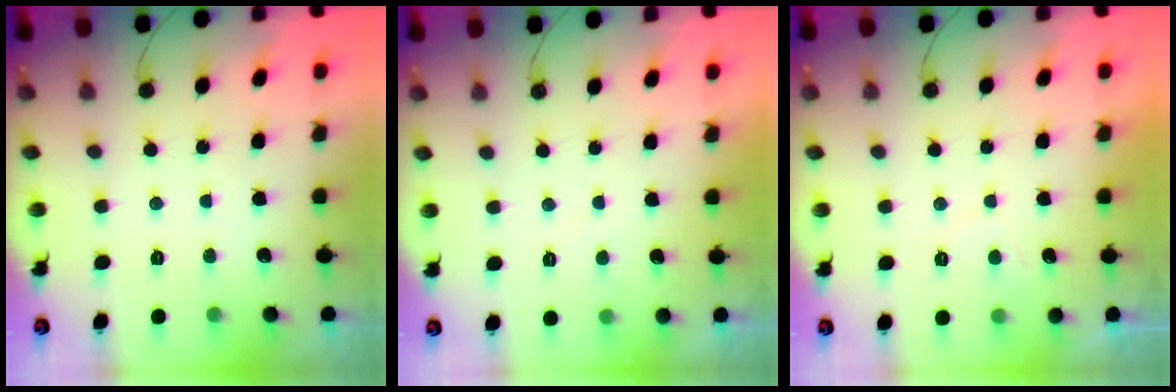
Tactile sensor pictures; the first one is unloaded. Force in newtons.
{"total": 1.1, "press": 1.0, "slide": 0.5}
{"total": 0.7, "press": 0.5, "slide": 0.5}